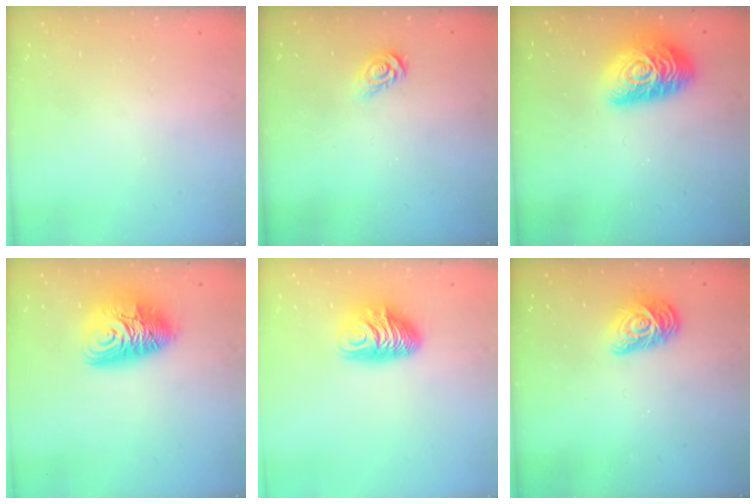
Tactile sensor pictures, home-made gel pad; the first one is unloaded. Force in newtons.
{"total": 3.8, "press": 3.7, "slide": 0.4}
{"total": 17.0, "press": 17.0, "slide": 0.9}
{"total": 13.1, "press": 13.0, "slide": 1.4}
{"total": 10.7, "press": 10.6, "slide": 0.7}
{"total": 10.6, "press": 10.6, "slide": 0.5}